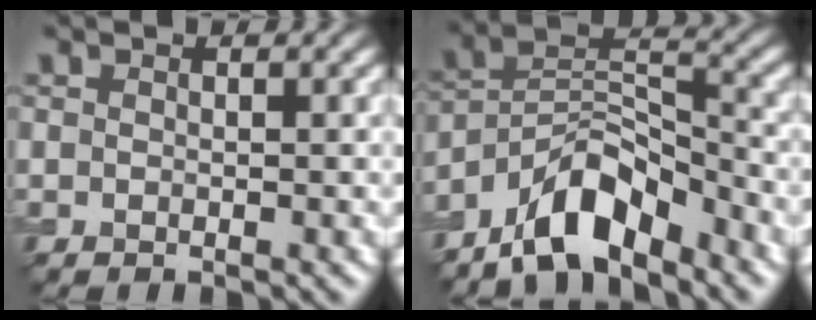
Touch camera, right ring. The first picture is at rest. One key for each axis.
{"total": 7.6, "fx": -5.8, "fy": 2.8, "fz": 4.2, "tx": -0.061, "ty": 0.008, "tz": -0.112}